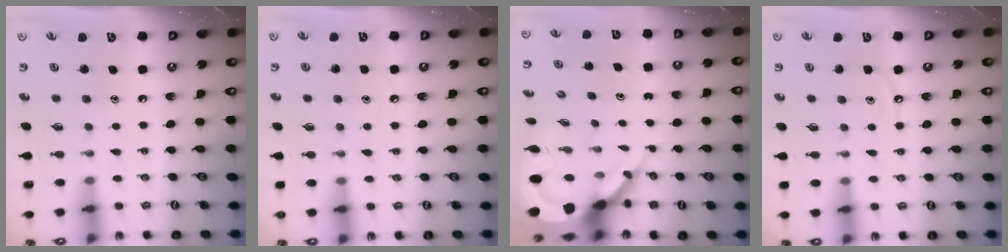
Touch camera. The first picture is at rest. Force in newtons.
{"total": 7.5, "press": 7.5, "slide": 0.9}
{"total": 9.0, "press": 9.0, "slide": 1.2}
{"total": 5.0, "press": 4.9, "slide": 0.5}